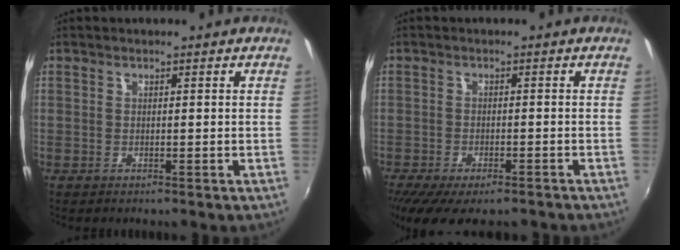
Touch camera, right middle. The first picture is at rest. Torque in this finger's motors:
{"motor_torque": [1.10, -1.03, 0.67, 0.20]}